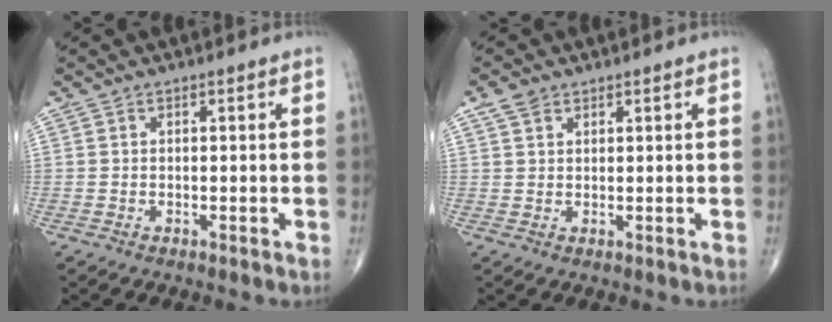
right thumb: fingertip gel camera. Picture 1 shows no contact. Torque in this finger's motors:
{"motor_torque": [-0.39, 0.36, 0.05, 0.09, 0.03]}